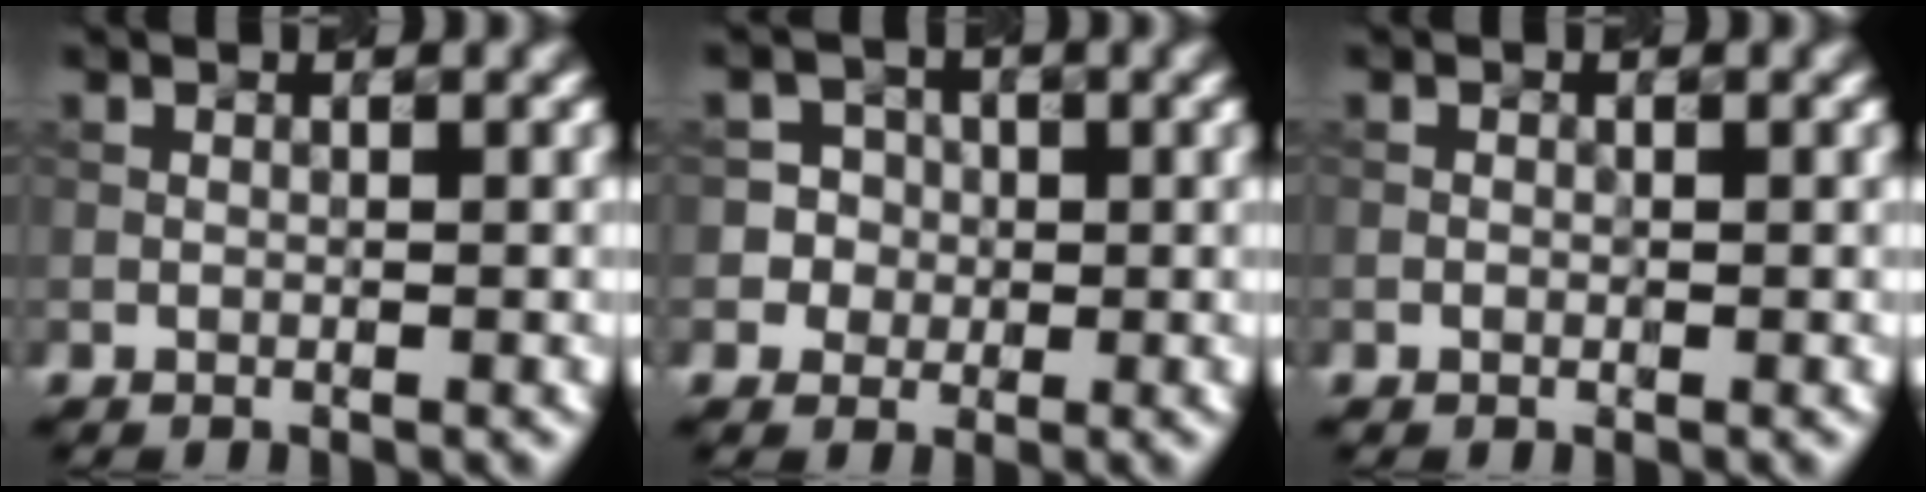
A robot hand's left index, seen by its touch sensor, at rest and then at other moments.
{"total": 4.0, "force": [0.1, 4.0, 0.6], "torque": [0.007, 0.024, -0.003]}
{"total": 0.0}